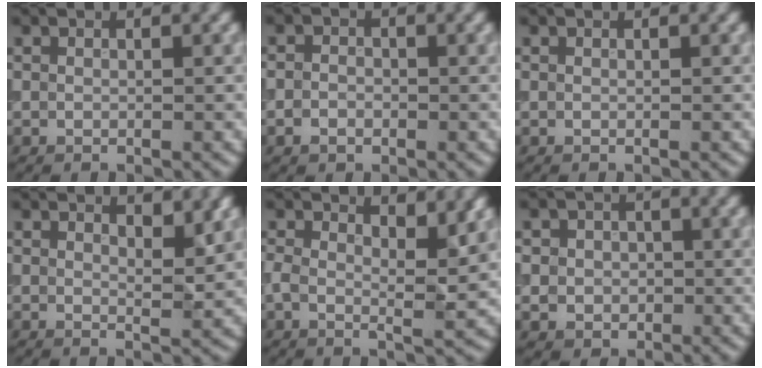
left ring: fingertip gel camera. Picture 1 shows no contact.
{"total": 1.6, "force": [-0.7, 1.2, 0.8], "torque": [-0.009, 0.000, -0.020]}
{"total": 0.0}
{"total": 2.2, "force": [1.4, 0.6, 1.5], "torque": [-0.019, -0.007, 0.024]}
{"total": 4.6, "force": [1.7, 1.7, 3.9], "torque": [-0.068, -0.003, 0.024]}
{"total": 2.8, "force": [-0.1, 2.6, 1.0], "torque": [-0.001, 0.001, -0.018]}